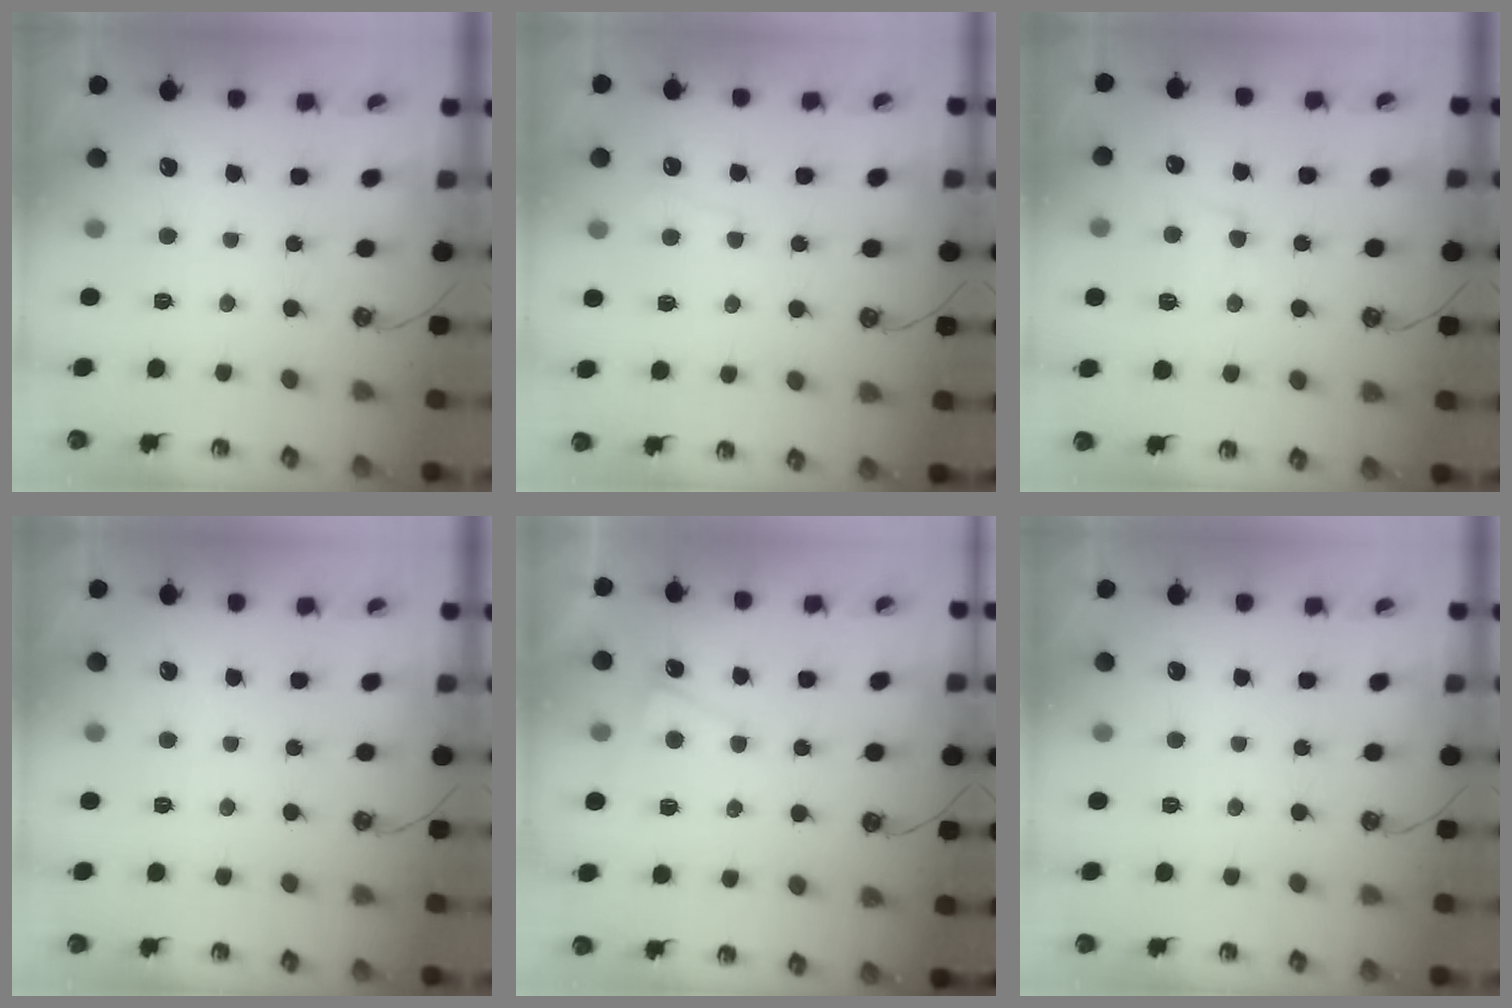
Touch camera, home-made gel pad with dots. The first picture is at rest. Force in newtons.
{"total": 0.6, "press": 0.3, "slide": 0.5}
{"total": 0.8, "press": 0.1, "slide": 0.8}
{"total": 0.0}
{"total": 2.6, "press": 2.5, "slide": 0.5}
{"total": 0.0}